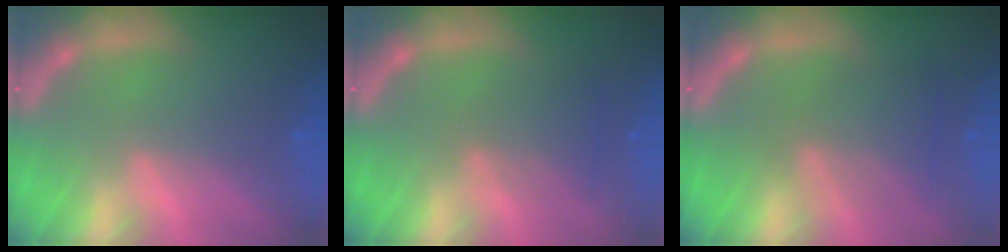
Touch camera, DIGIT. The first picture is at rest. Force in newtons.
{"total": 3.0}
{"total": 5.0}